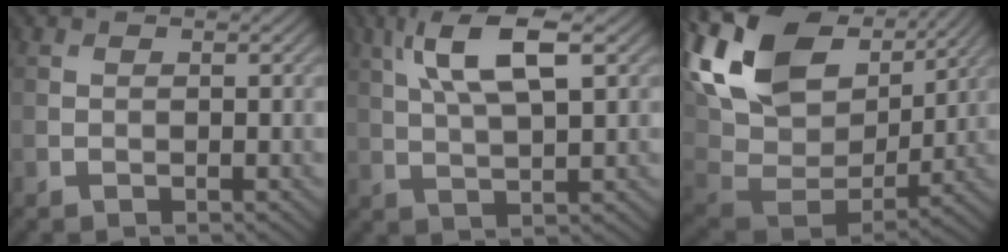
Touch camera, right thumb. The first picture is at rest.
{"total": 8.7, "force": [3.5, 2.8, 7.5], "torque": [-0.151, 0.016, 0.063]}
{"total": 19.1, "force": [8.6, 12.0, 12.2], "torque": [-0.292, 0.023, 0.166]}